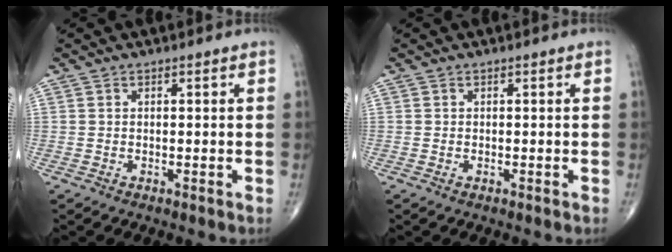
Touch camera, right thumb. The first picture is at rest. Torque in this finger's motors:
{"motor_torque": [-0.43, -0.24, -0.36, -0.28, -0.08]}